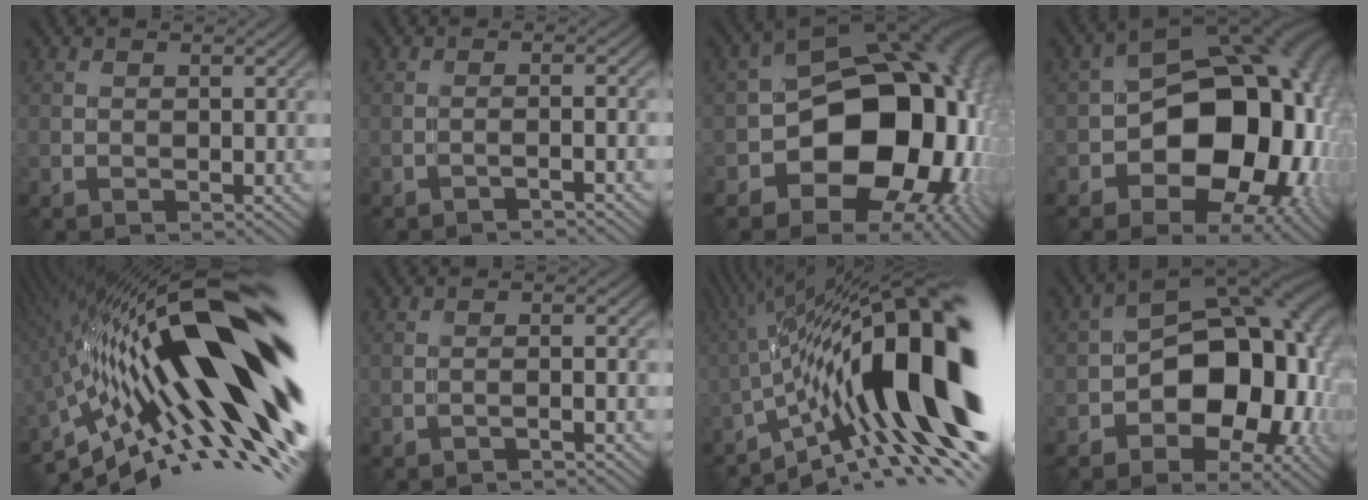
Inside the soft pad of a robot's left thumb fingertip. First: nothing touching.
{"total": 2.0, "force": [-1.2, 0.4, 1.6], "torque": [-0.013, 0.009, -0.037]}
{"total": 17.8, "force": [-4.2, 12.2, 12.3], "torque": [-0.146, -0.027, -0.067]}
{"total": 19.0, "force": [-3.1, 12.8, 13.7], "torque": [-0.155, -0.026, -0.040]}
{"total": 21.6, "force": [-2.4, 7.2, 20.2], "torque": [-0.334, 0.021, -0.074]}
{"total": 1.7, "force": [-1.0, 0.3, 1.4], "torque": [-0.010, 0.009, -0.030]}
{"total": 19.0, "force": [-3.5, 5.0, 18.0], "torque": [-0.270, 0.022, -0.067]}
{"total": 16.5, "force": [-3.1, 10.5, 12.4], "torque": [-0.138, -0.011, -0.051]}